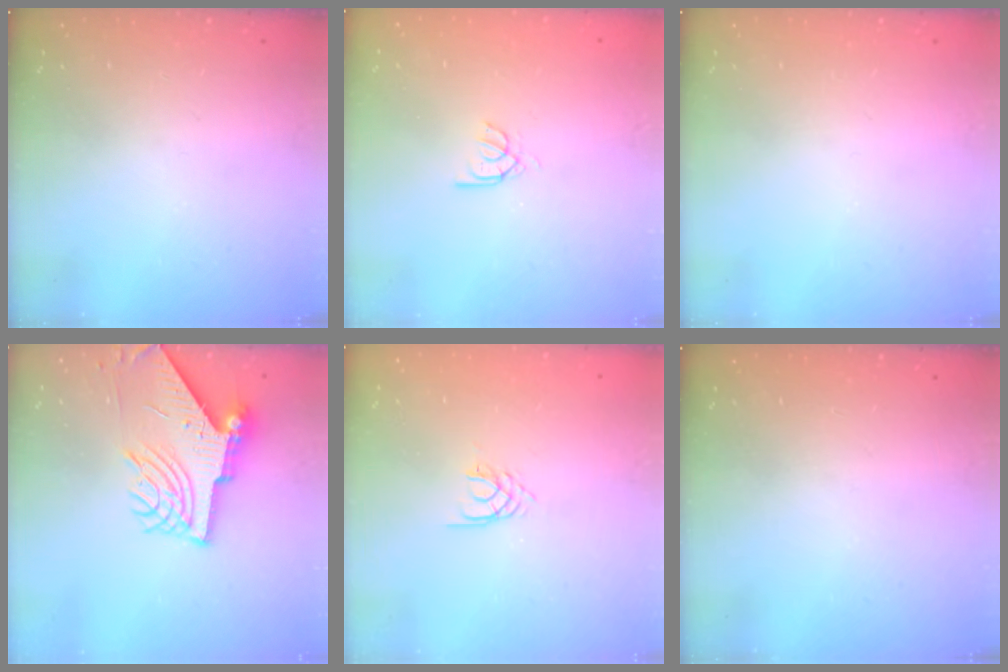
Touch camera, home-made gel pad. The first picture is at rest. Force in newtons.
{"total": 2.6, "press": 2.6, "slide": 0.2}
{"total": 0.0}
{"total": 9.7, "press": 9.7, "slide": 1.0}
{"total": 1.9, "press": 1.9, "slide": 0.2}
{"total": 0.0}